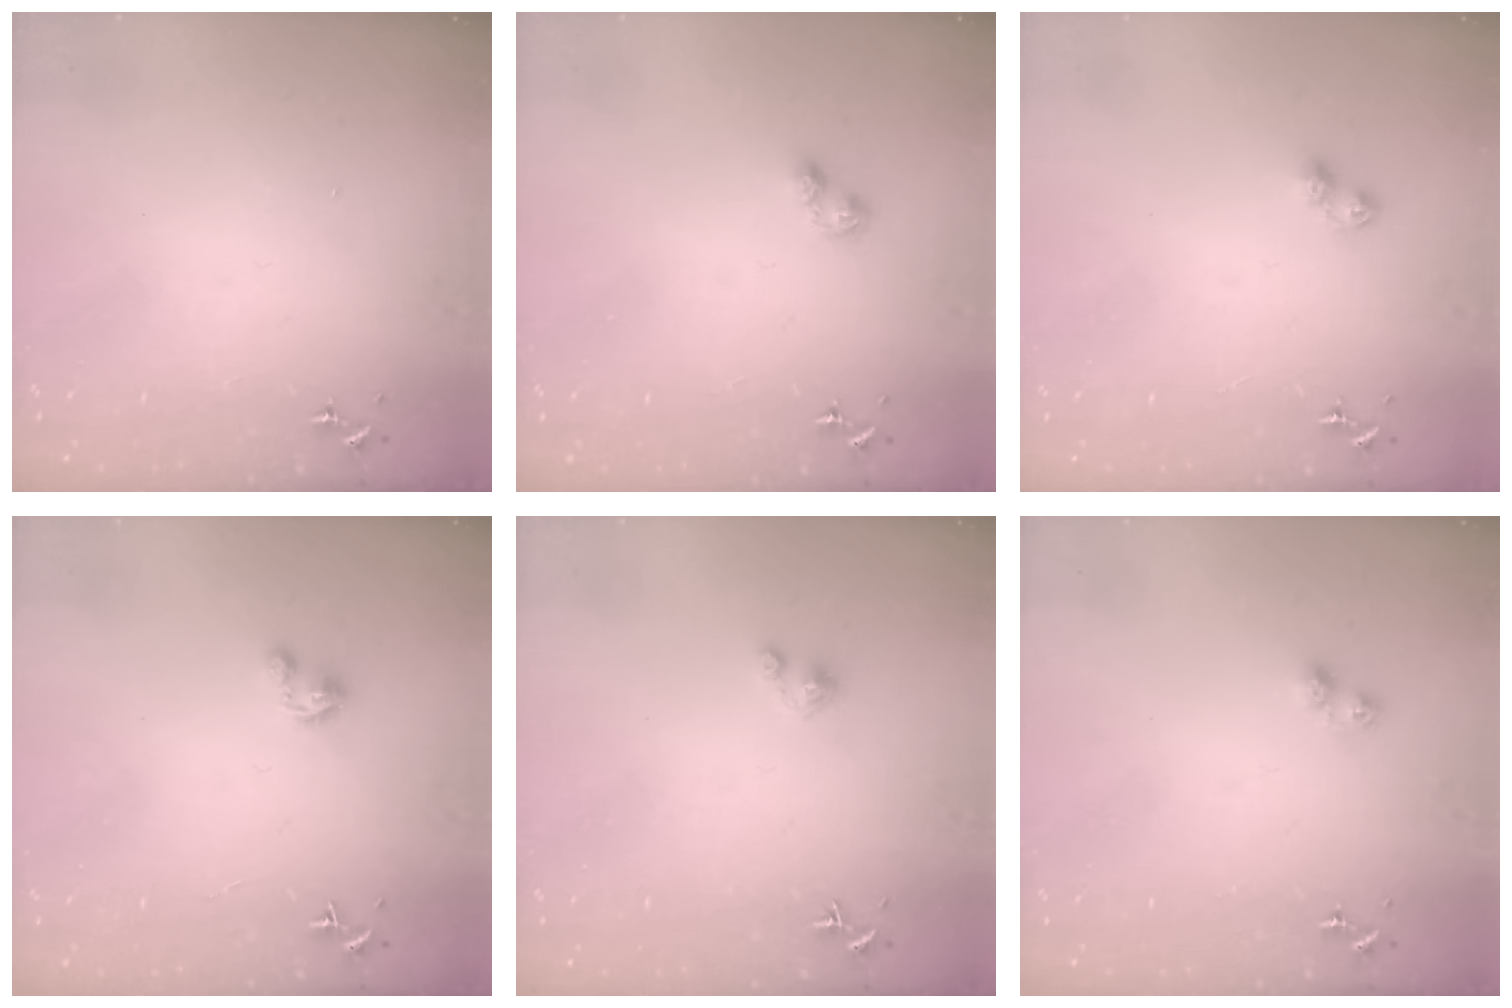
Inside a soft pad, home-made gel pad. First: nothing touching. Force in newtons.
{"total": 3.8, "press": 3.7, "slide": 0.6}
{"total": 3.9, "press": 3.9, "slide": 0.4}
{"total": 2.7, "press": 2.7, "slide": 0.3}
{"total": 3.0, "press": 3.0, "slide": 0.3}
{"total": 4.6, "press": 4.6, "slide": 0.2}